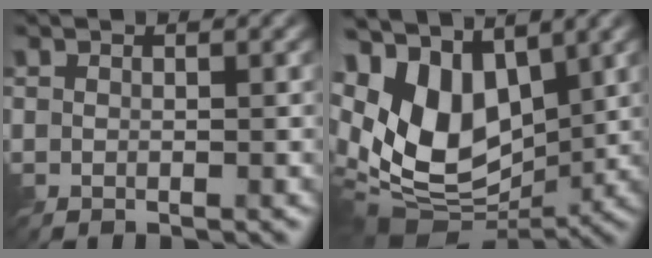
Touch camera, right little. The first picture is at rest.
{"total": 12.9, "force": [1.4, 8.2, 9.9], "torque": [-0.231, -0.001, 0.023]}